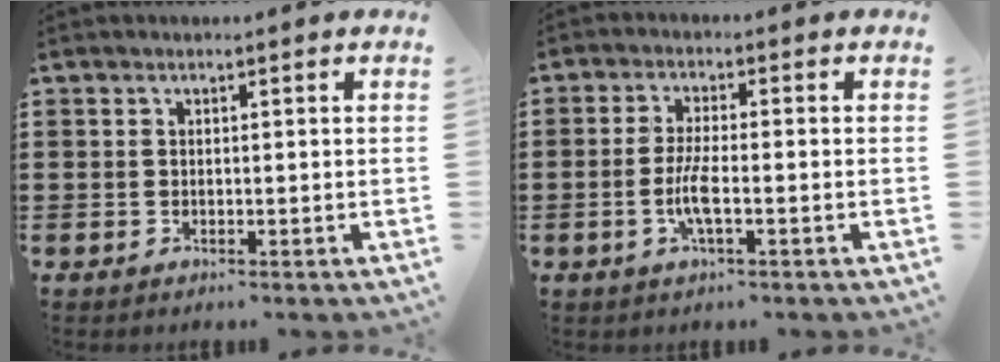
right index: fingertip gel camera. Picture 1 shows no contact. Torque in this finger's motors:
{"motor_torque": [2.14, 0.00, 0.43, 0.06]}